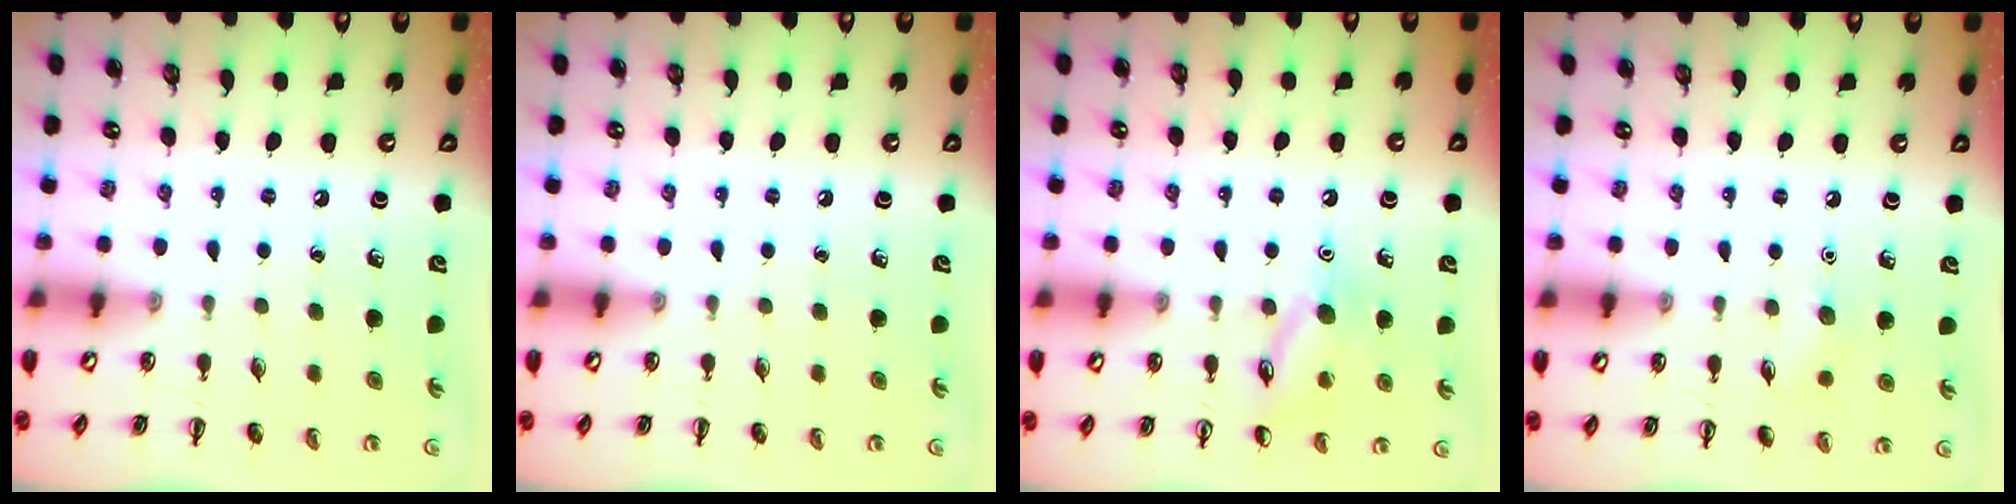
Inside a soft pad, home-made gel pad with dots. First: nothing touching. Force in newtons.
{"total": 0.0}
{"total": 11.1, "press": 11.1, "slide": 1.0}
{"total": 5.5, "press": 5.3, "slide": 1.5}